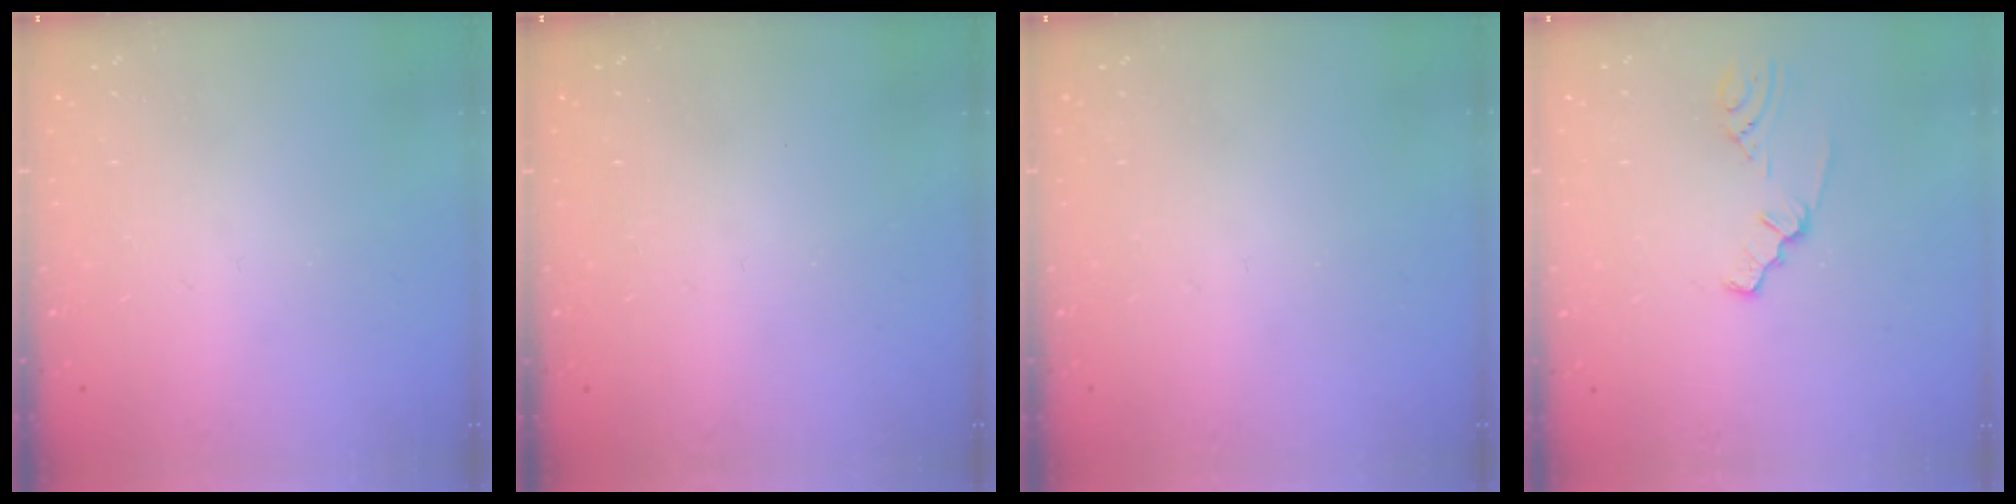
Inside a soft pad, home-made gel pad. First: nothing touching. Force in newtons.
{"total": 0.0}
{"total": 0.0}
{"total": 1.6, "press": 1.5, "slide": 0.4}